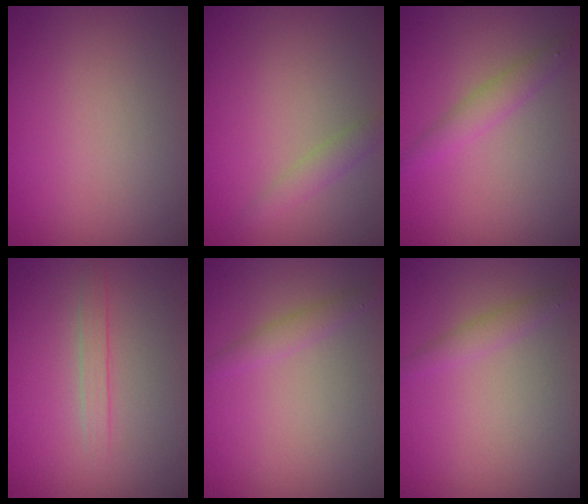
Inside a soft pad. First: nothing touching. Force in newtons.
{"total": 1.5, "press": 1.5, "slide": 0.1}
{"total": 1.9, "press": 1.9, "slide": 0.1}
{"total": 1.3, "press": 1.3, "slide": 0.1}
{"total": 1.4, "press": 1.4, "slide": 0.1}
{"total": 1.4, "press": 1.4, "slide": 0.1}